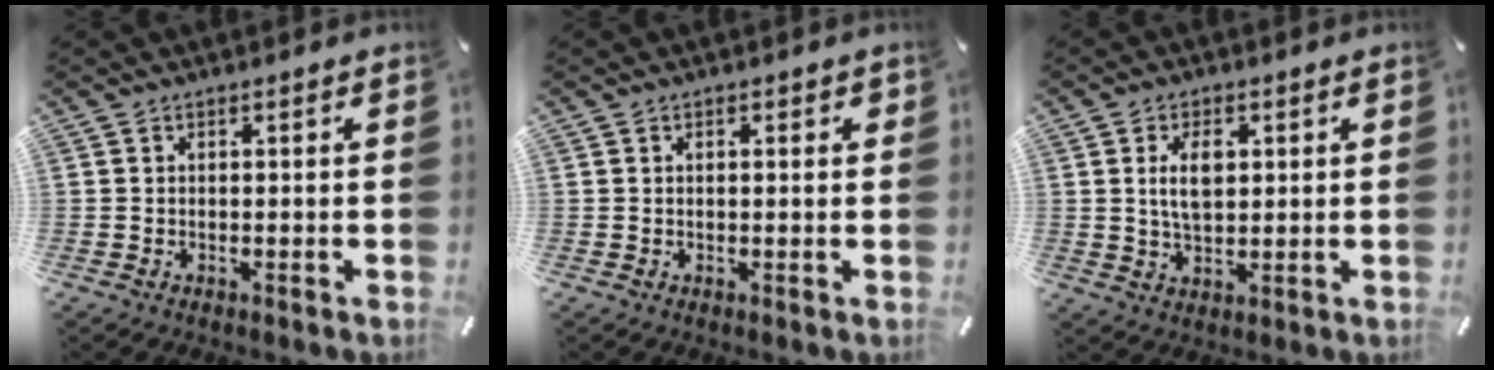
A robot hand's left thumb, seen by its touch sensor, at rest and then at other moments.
{"total": 0.9, "force": [0.3, 0.5, 0.7], "torque": [-0.013, 0.006, 0.003]}
{"total": 6.8, "force": [1.6, 4.0, 5.3], "torque": [-0.094, -0.002, 0.020]}